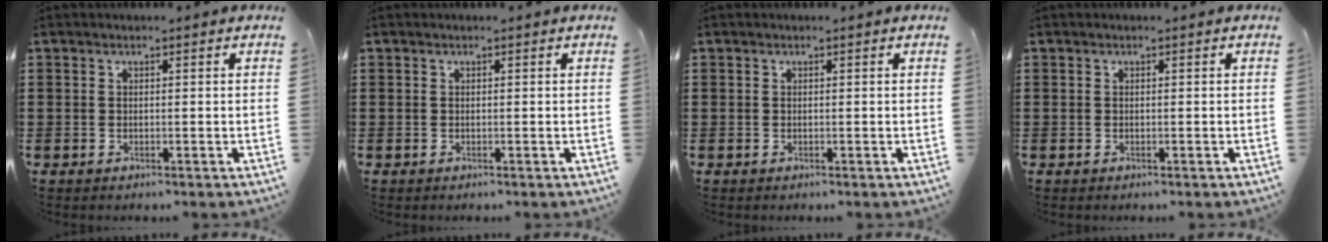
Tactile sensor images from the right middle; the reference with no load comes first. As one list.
[{"total": 0.0}, {"total": 0.0}, {"total": 0.0}]